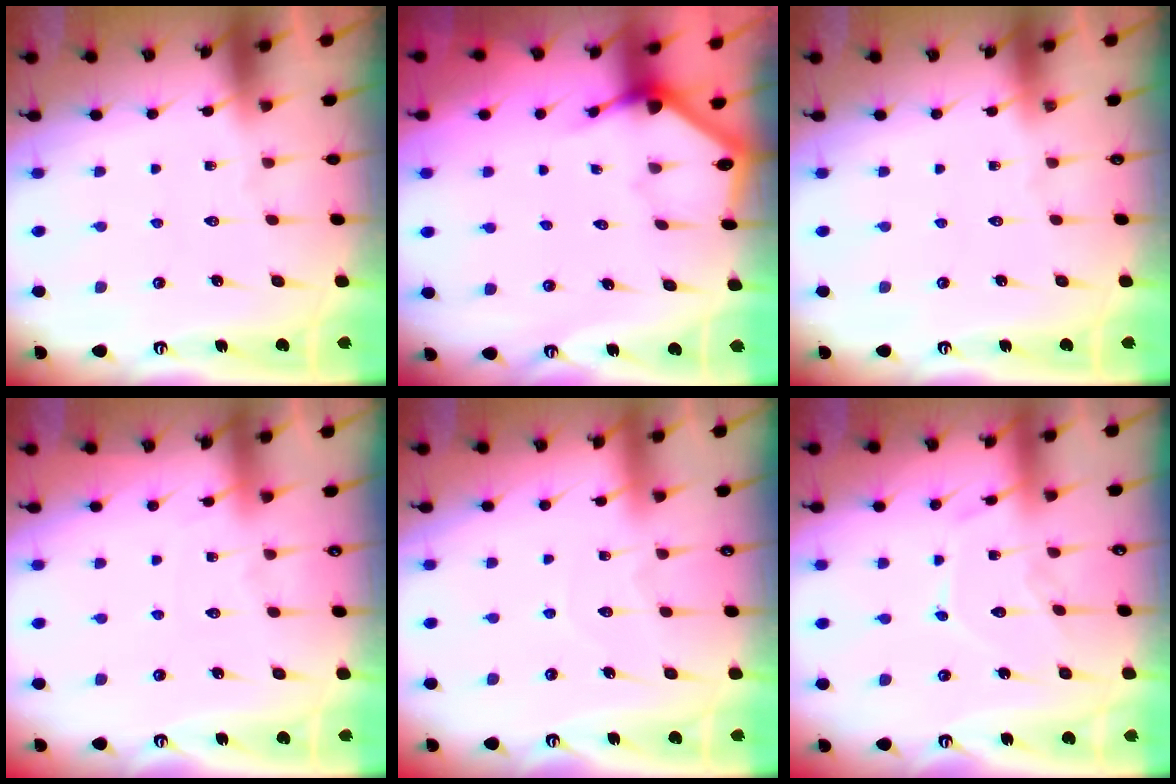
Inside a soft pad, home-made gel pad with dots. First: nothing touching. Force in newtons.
{"total": 3.3, "press": 3.3, "slide": 0.2}
{"total": 0.0}
{"total": 3.0, "press": 2.9, "slide": 0.4}
{"total": 4.9, "press": 4.9, "slide": 0.2}
{"total": 8.9, "press": 8.9, "slide": 0.4}